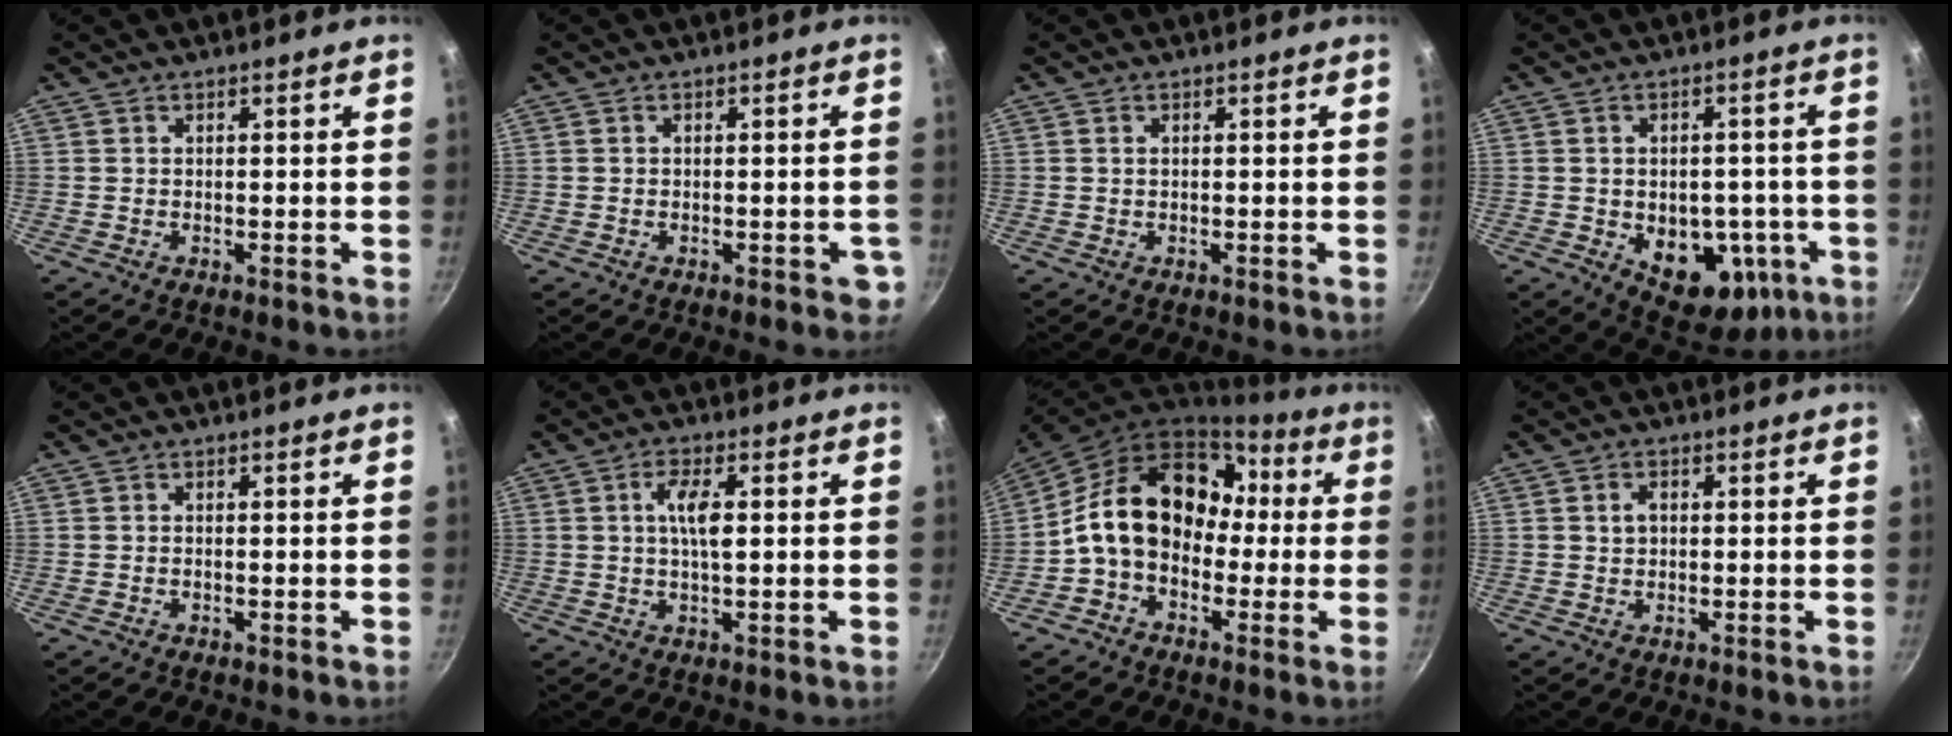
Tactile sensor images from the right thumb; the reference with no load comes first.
{"total": 2.9, "force": [-1.1, 1.6, 2.2], "torque": [-0.007, 0.012, -0.009]}
{"total": 0.5, "force": [0.1, 0.4, 0.4], "torque": [-0.006, 0.002, 0.002]}
{"total": 14.4, "force": [-3.8, 9.6, 10.0], "torque": [-0.088, 0.004, -0.030]}
{"total": 0.0}
{"total": 5.6, "force": [0.9, 1.8, 5.2], "torque": [-0.098, 0.006, 0.015]}
{"total": 17.8, "force": [0.2, 13.5, 11.6], "torque": [-0.161, 0.061, -0.011]}
{"total": 2.4, "force": [0.5, 1.8, 1.5], "torque": [-0.016, 0.006, 0.008]}